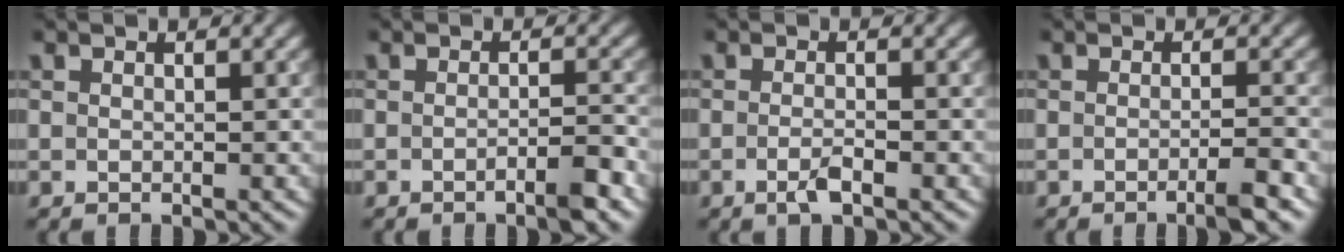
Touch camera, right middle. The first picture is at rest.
{"total": 2.6, "force": [-1.3, 0.5, 2.2], "torque": [-0.029, 0.004, -0.024]}
{"total": 1.6, "force": [-0.8, 0.4, 1.3], "torque": [-0.025, -0.002, -0.018]}
{"total": 2.9, "force": [-1.4, 0.5, 2.5], "torque": [-0.031, -0.002, -0.030]}